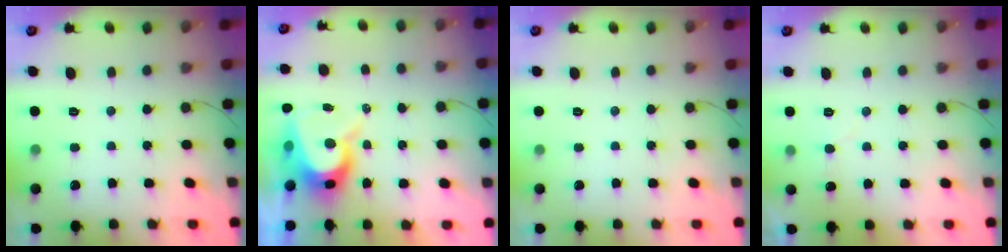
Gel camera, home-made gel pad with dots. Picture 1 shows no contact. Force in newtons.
{"total": 10.1, "press": 10.1, "slide": 0.7}
{"total": 0.0}
{"total": 3.8, "press": 3.8, "slide": 0.4}